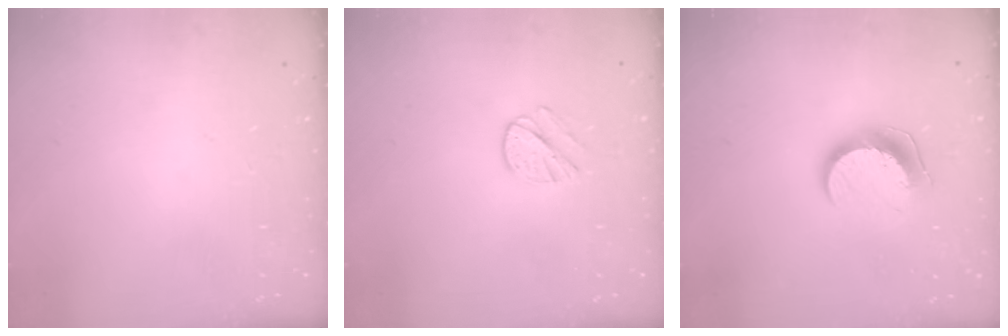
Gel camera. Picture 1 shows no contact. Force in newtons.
{"total": 7.3, "press": 7.2, "slide": 0.6}
{"total": 9.7, "press": 9.7, "slide": 0.6}